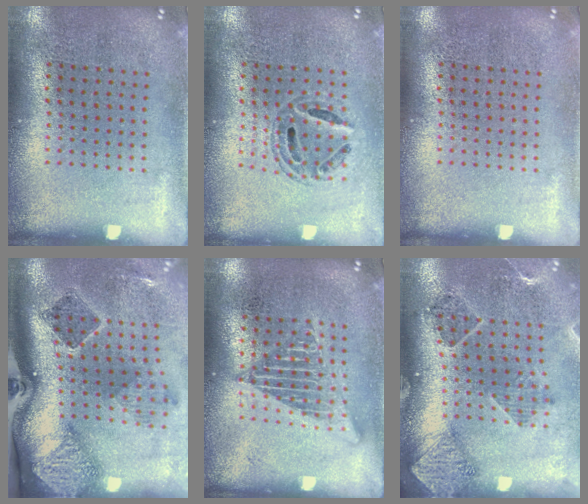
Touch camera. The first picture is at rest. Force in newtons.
{"total": 0.7, "press": 0.7, "slide": 0.2}
{"total": 0.0}
{"total": 2.5, "press": 1.7, "slide": 1.8}
{"total": 2.8, "press": 2.8, "slide": 0.3}
{"total": 1.5, "press": 1.5, "slide": 0.2}